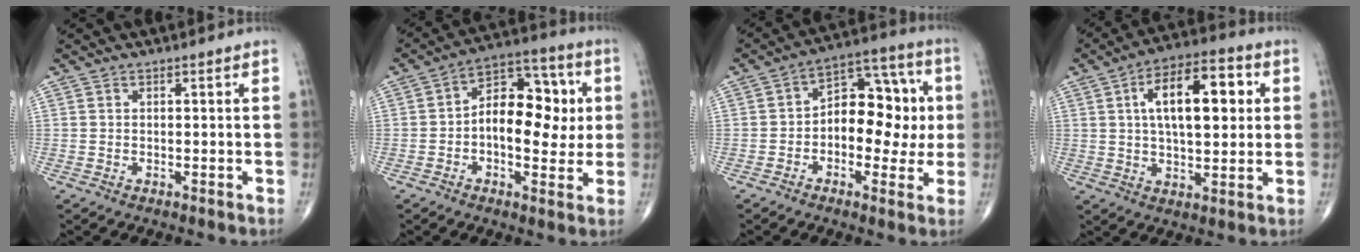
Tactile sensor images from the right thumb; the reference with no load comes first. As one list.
[{"total": 14.6, "force": [0.4, 8.4, 11.9], "torque": [-0.142, 0.029, -0.001]}, {"total": 14.1, "force": [-0.2, 8.9, 10.9], "torque": [-0.107, 0.041, -0.010]}, {"total": 15.6, "force": [3.5, 7.2, 13.3], "torque": [-0.193, 0.012, 0.053]}]